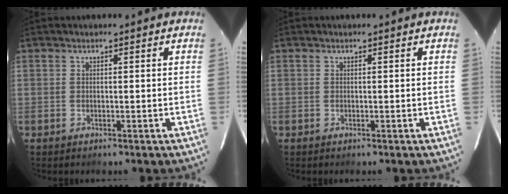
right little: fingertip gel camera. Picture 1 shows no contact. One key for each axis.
{"total": 0.0}